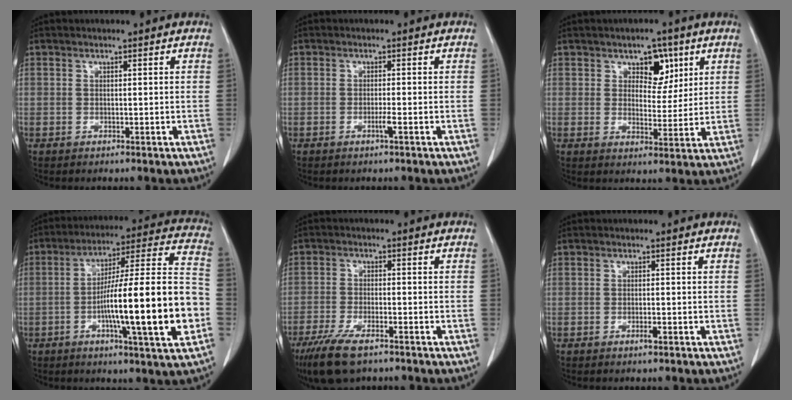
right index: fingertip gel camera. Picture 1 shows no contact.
{"total": 1.0, "force": [-0.4, -0.2, 0.9], "torque": [-0.014, 0.000, -0.006]}
{"total": 5.7, "force": [2.9, 3.4, 3.5], "torque": [-0.040, 0.005, 0.044]}
{"total": 21.2, "force": [-5.2, 0.8, 20.5], "torque": [-0.299, 0.010, -0.079]}
{"total": 8.9, "force": [-6.3, 2.3, 5.9], "torque": [-0.112, -0.019, -0.106]}
{"total": 0.9, "force": [-0.4, 0.1, 0.8], "torque": [-0.012, 0.001, -0.005]}